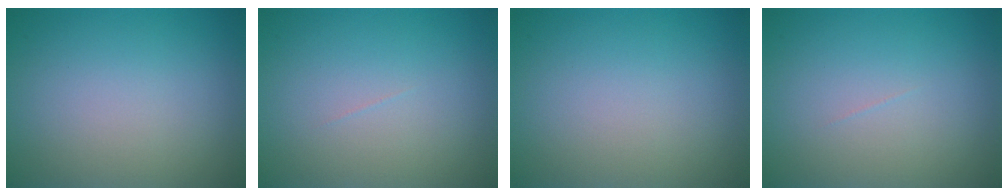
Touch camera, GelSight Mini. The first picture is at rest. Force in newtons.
{"total": 0.0}
{"total": 0.0}
{"total": 0.0}